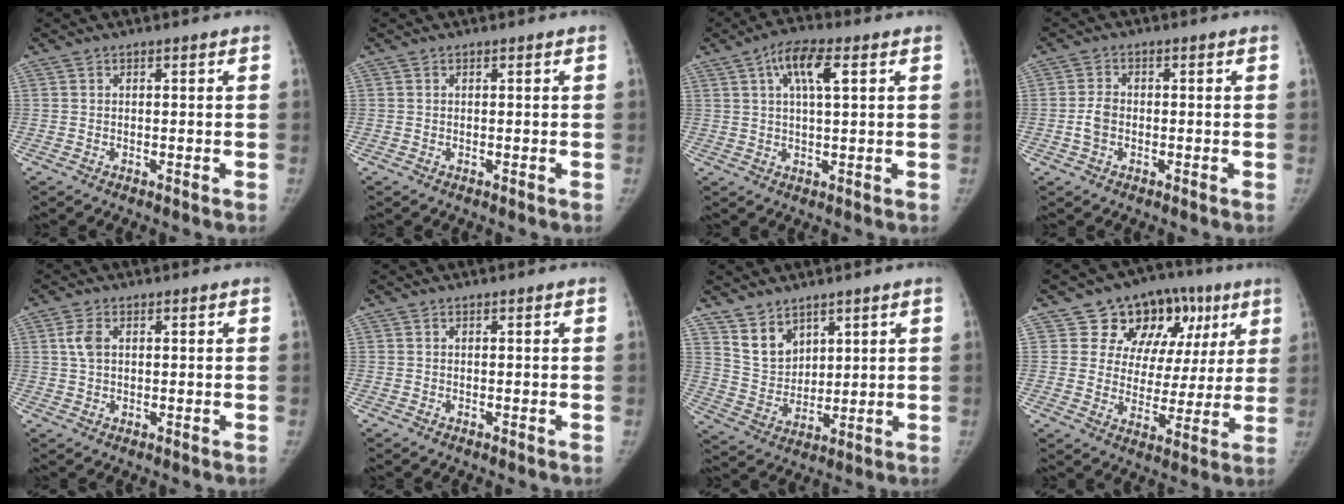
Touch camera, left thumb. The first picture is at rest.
{"total": 0.0}
{"total": 7.4, "force": [2.8, 2.3, 6.4], "torque": [-0.118, 0.006, 0.047]}
{"total": 3.2, "force": [-0.9, 2.2, 2.1], "torque": [-0.042, 0.011, -0.021]}
{"total": 3.4, "force": [1.0, 2.1, 2.4], "torque": [-0.051, 0.004, 0.020]}
{"total": 0.0}
{"total": 7.3, "force": [5.2, 4.6, 2.1], "torque": [-0.014, -0.038, 0.113]}
{"total": 16.6, "force": [7.7, 12.3, 8.2], "torque": [-0.046, 0.003, 0.114]}